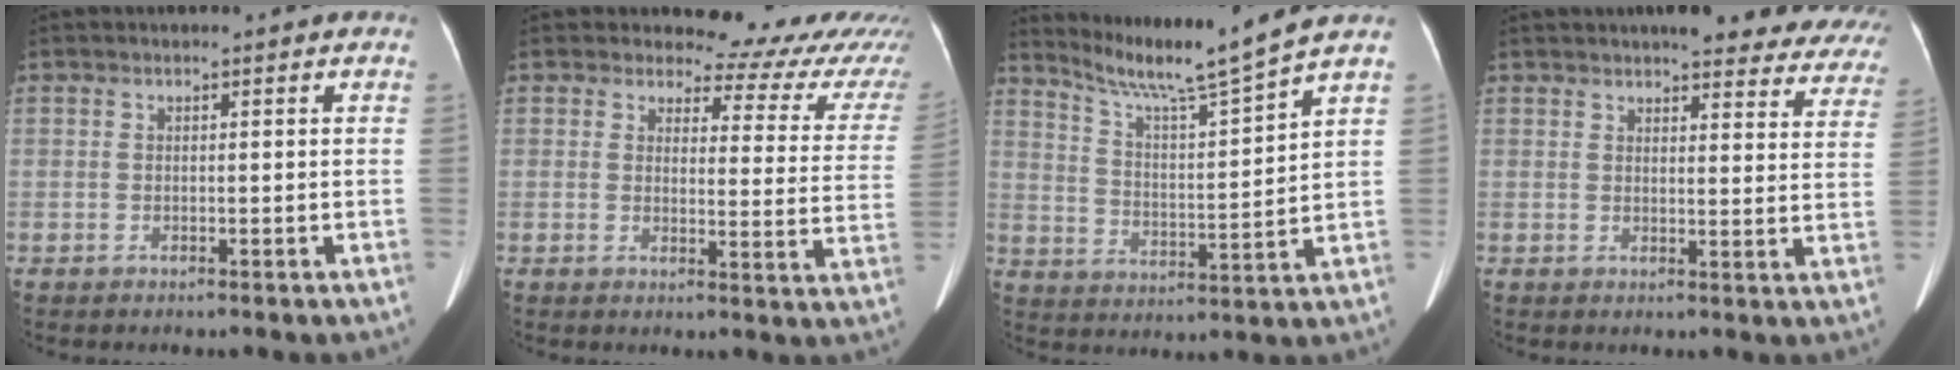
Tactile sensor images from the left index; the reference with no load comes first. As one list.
[{"total": 14.6, "force": [13.8, 4.6, 1.4], "torque": [0.026, -0.074, 0.114]}, {"total": 10.9, "force": [9.7, -2.6, 4.4], "torque": [-0.085, -0.021, 0.169]}, {"total": 19.9, "force": [18.0, 4.6, 7.1], "torque": [-0.065, -0.035, 0.188]}]